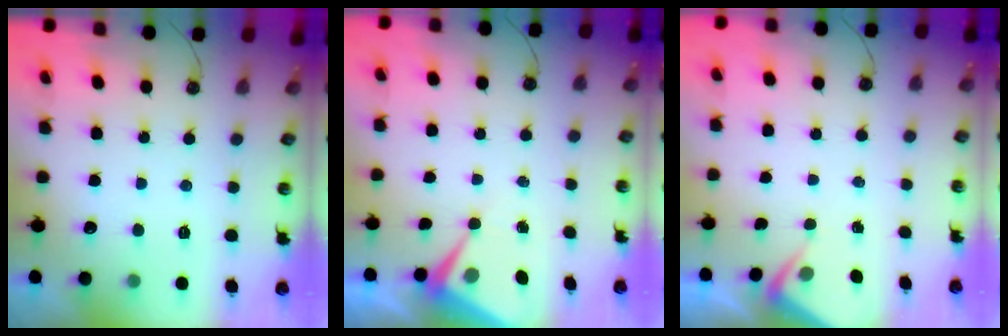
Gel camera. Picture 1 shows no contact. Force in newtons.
{"total": 7.0, "press": 7.0, "slide": 0.4}
{"total": 3.2, "press": 3.2, "slide": 0.5}